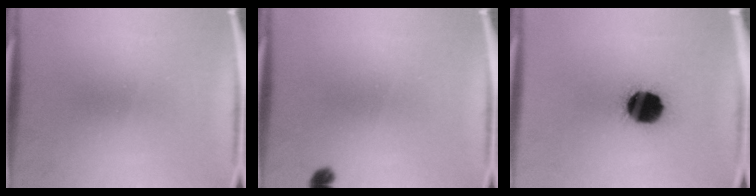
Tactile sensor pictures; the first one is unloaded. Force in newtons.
{"total": 1.5}
{"total": 15.3}